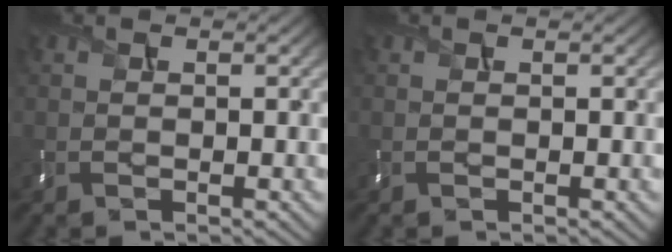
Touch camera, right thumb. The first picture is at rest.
{"total": 0.0}